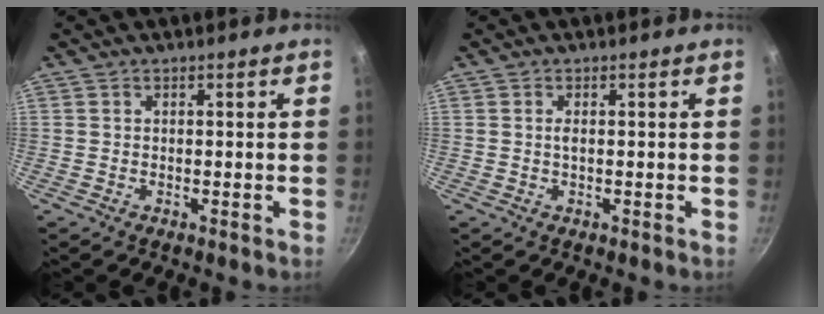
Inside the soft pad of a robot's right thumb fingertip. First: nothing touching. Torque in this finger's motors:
{"motor_torque": [-0.09, 0.35, 0.32, 0.12, -0.05]}